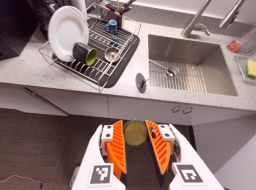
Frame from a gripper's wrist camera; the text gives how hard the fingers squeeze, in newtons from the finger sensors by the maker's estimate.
{"total": 8.2, "left": 8.4, "right": 8.1}